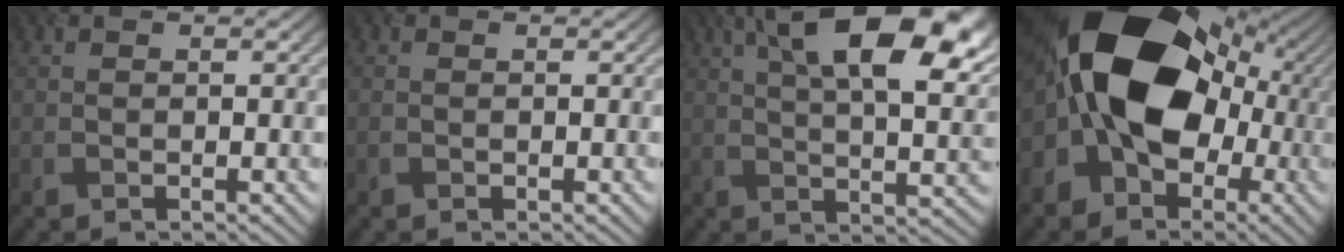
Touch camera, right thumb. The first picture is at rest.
{"total": 0.0}
{"total": 17.6, "force": [8.0, 7.0, 14.1], "torque": [-0.220, 0.027, 0.112]}
{"total": 19.8, "force": [0.6, 14.5, 13.5], "torque": [-0.216, -0.002, 0.004]}